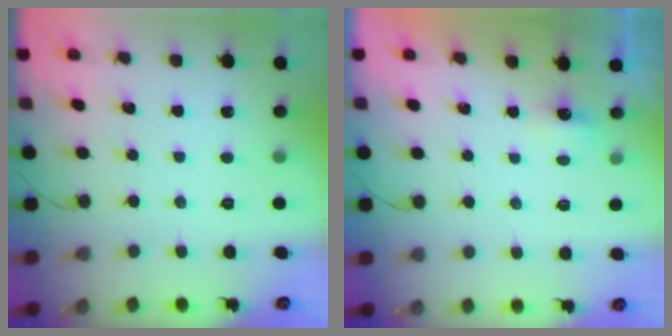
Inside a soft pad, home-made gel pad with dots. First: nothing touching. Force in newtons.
{"total": 2.2, "press": 2.2, "slide": 0.5}